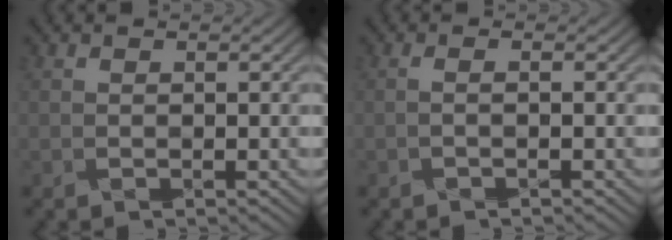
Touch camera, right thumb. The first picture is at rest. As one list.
[{"total": 1.0, "force": [-0.9, -0.2, 0.4], "torque": [-0.004, 0.001, -0.016]}]